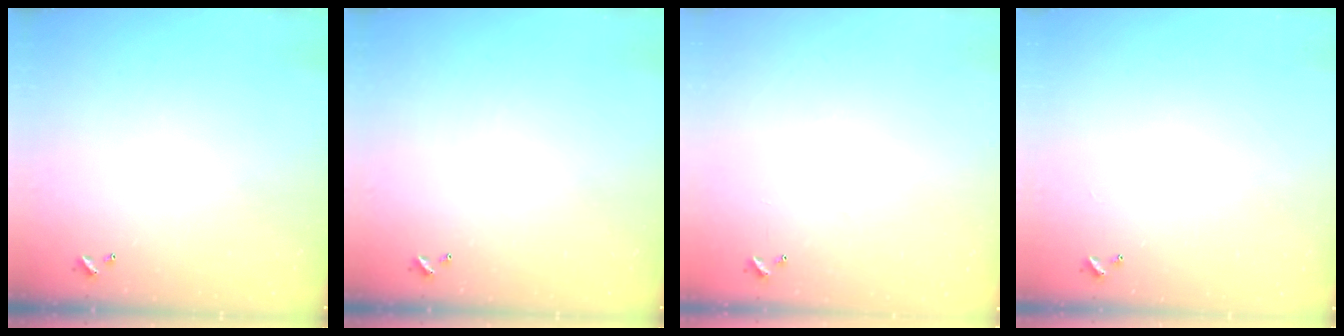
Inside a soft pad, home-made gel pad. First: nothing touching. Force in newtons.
{"total": 0.0}
{"total": 6.5, "press": 6.4, "slide": 0.7}
{"total": 0.6, "press": 0.2, "slide": 0.6}